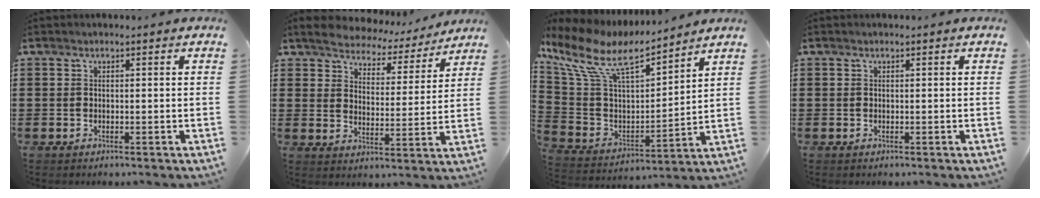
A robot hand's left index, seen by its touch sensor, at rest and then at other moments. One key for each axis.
{"total": 4.6, "fx": 4.5, "fy": 0.7, "fz": 0.1, "tx": -0.032, "ty": -0.031, "tz": 0.074}
{"total": 10.4, "fx": 7.4, "fy": 3.8, "fz": 6.3, "tx": -0.153, "ty": -0.041, "tz": 0.127}
{"total": 0.0}